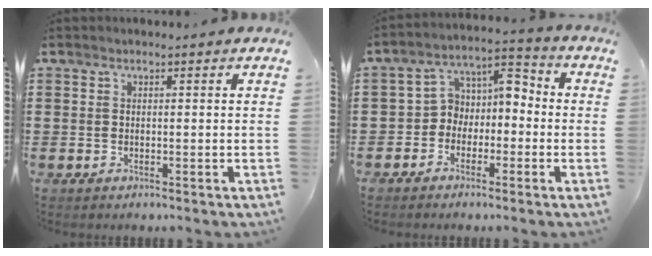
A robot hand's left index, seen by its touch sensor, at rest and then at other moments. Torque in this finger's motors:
{"motor_torque": [0.88, 0.14, 0.43, 0.07]}